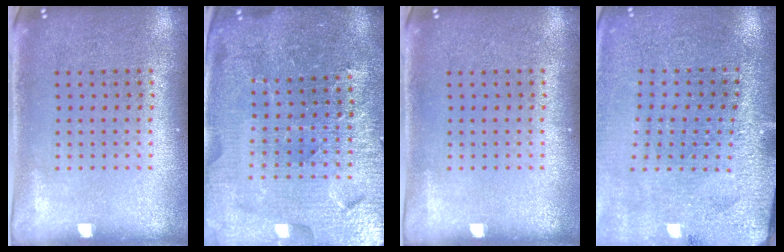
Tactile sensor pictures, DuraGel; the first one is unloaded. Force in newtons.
{"total": 5.4, "press": 4.9, "slide": 2.2}
{"total": 0.0}
{"total": 3.0, "press": 3.0, "slide": 0.4}